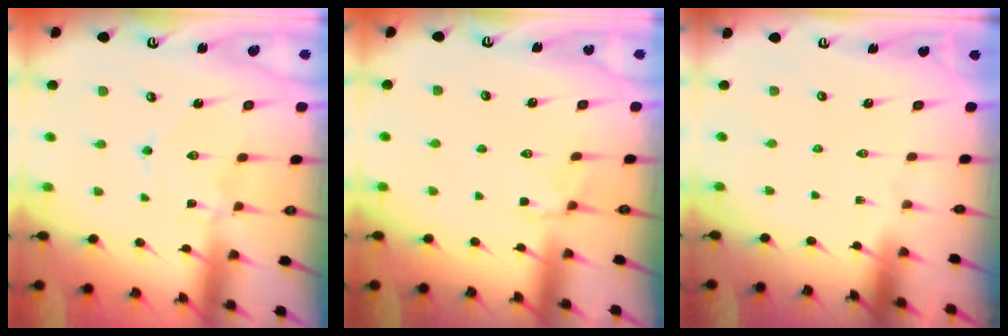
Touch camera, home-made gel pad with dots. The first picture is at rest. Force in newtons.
{"total": 3.3, "press": 2.8, "slide": 1.8}
{"total": 0.0}